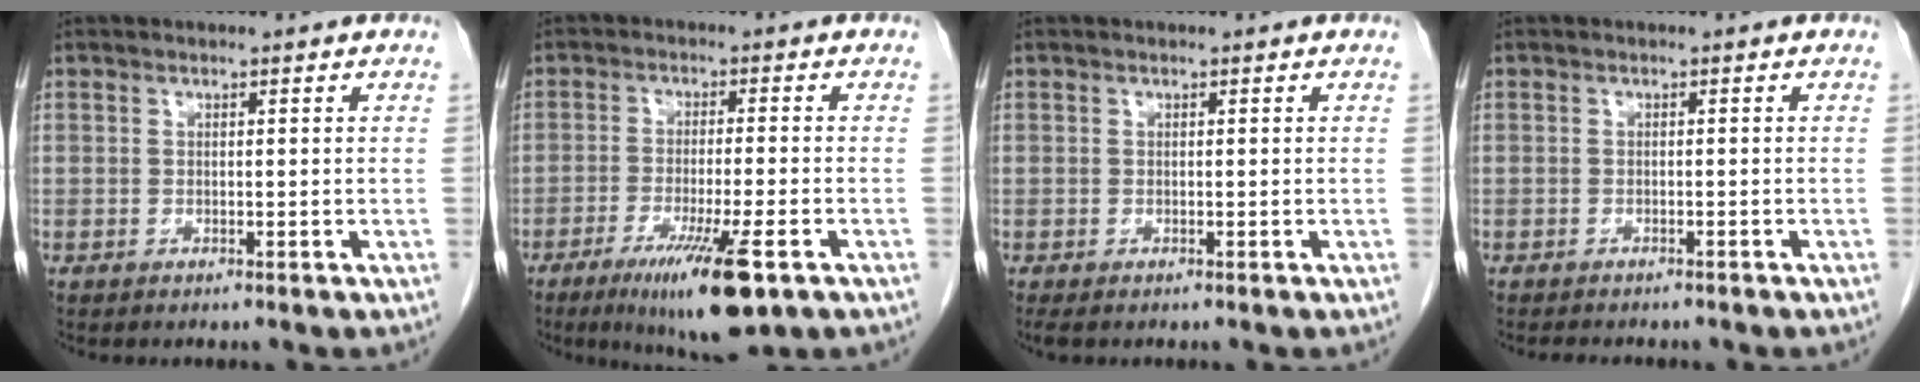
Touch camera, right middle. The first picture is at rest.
{"total": 11.2, "force": [-6.1, 0.9, 9.4], "torque": [-0.162, -0.033, -0.094]}
{"total": 1.2, "force": [-0.9, 0.5, 0.6], "torque": [-0.006, -0.003, -0.012]}
{"total": 4.6, "force": [-4.0, 1.2, 2.0], "torque": [-0.032, -0.009, -0.046]}